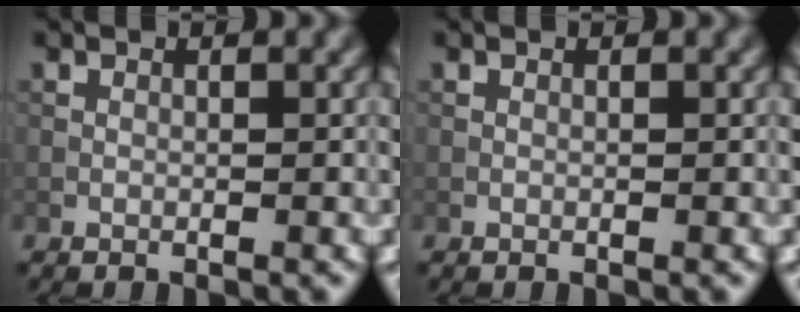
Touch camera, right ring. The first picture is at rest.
{"total": 0.0}